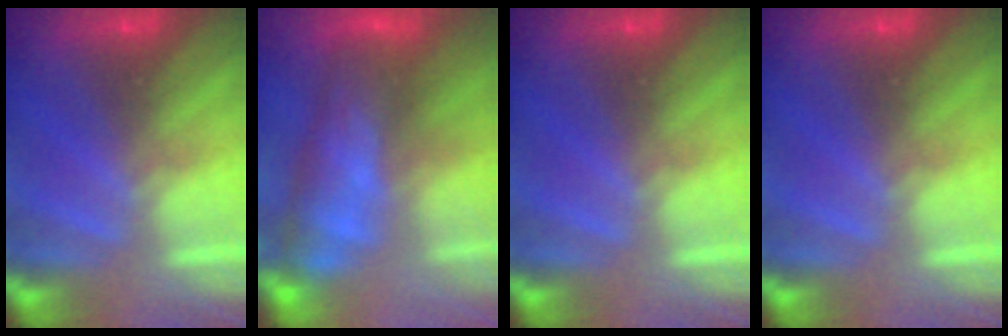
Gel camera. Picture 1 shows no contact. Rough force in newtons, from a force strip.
{"total": 9.6}
{"total": 0.0}
{"total": 0.0}